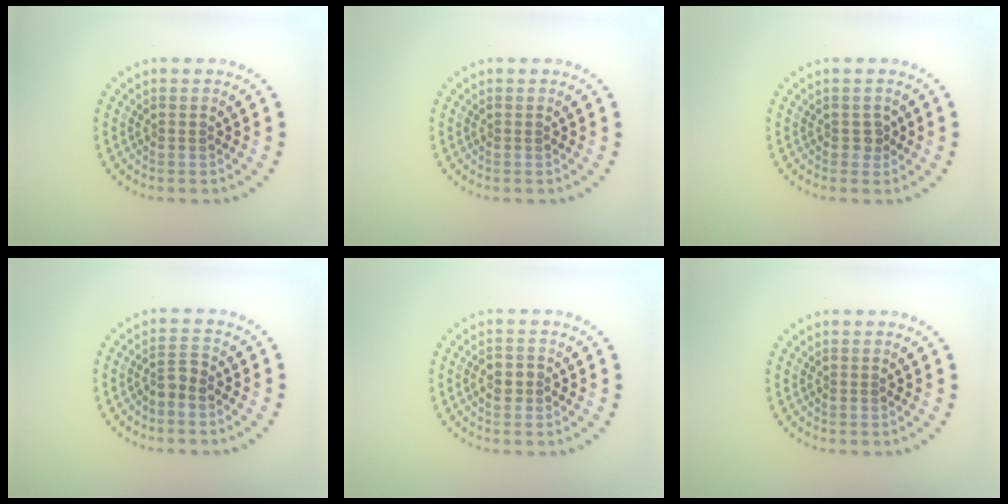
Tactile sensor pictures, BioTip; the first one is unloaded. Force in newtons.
{"total": 0.0}
{"total": 0.9, "press": 0.8, "slide": 0.4}
{"total": 1.5, "press": 1.2, "slide": 0.9}
{"total": 1.6, "press": 1.6, "slide": 0.3}
{"total": 0.0}